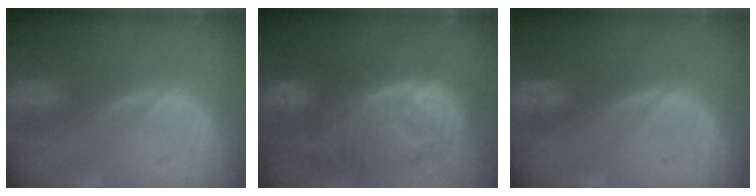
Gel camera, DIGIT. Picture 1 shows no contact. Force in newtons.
{"total": 12.5, "press": 10.8, "slide": 6.3}
{"total": 0.0}